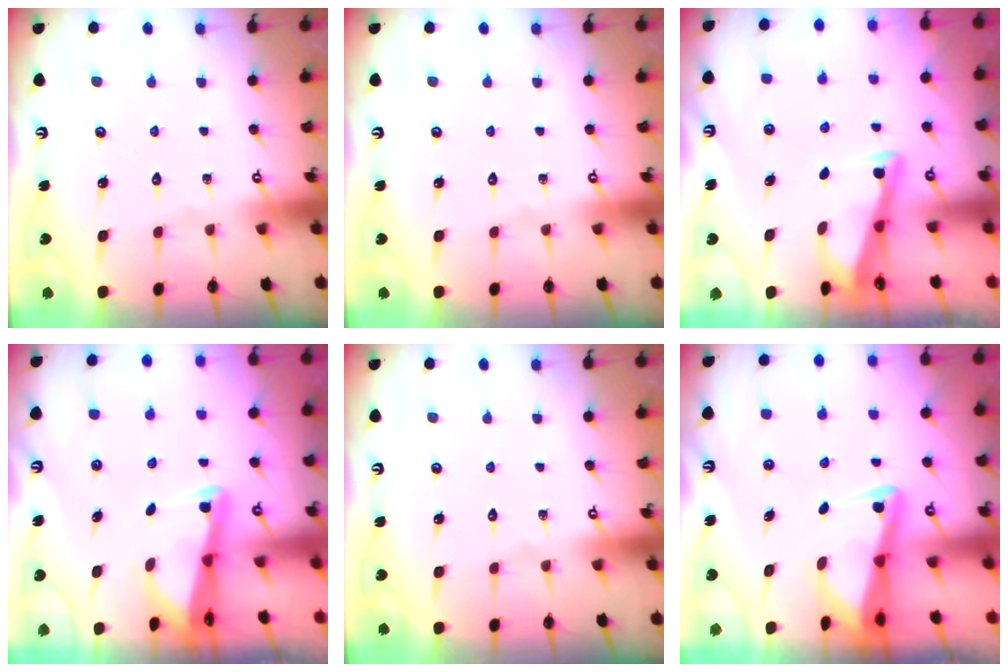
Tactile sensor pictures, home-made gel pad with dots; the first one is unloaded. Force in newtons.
{"total": 0.0}
{"total": 3.4, "press": 3.4, "slide": 0.4}
{"total": 2.4, "press": 2.4, "slide": 0.3}
{"total": 0.0}
{"total": 3.4, "press": 3.4, "slide": 0.2}